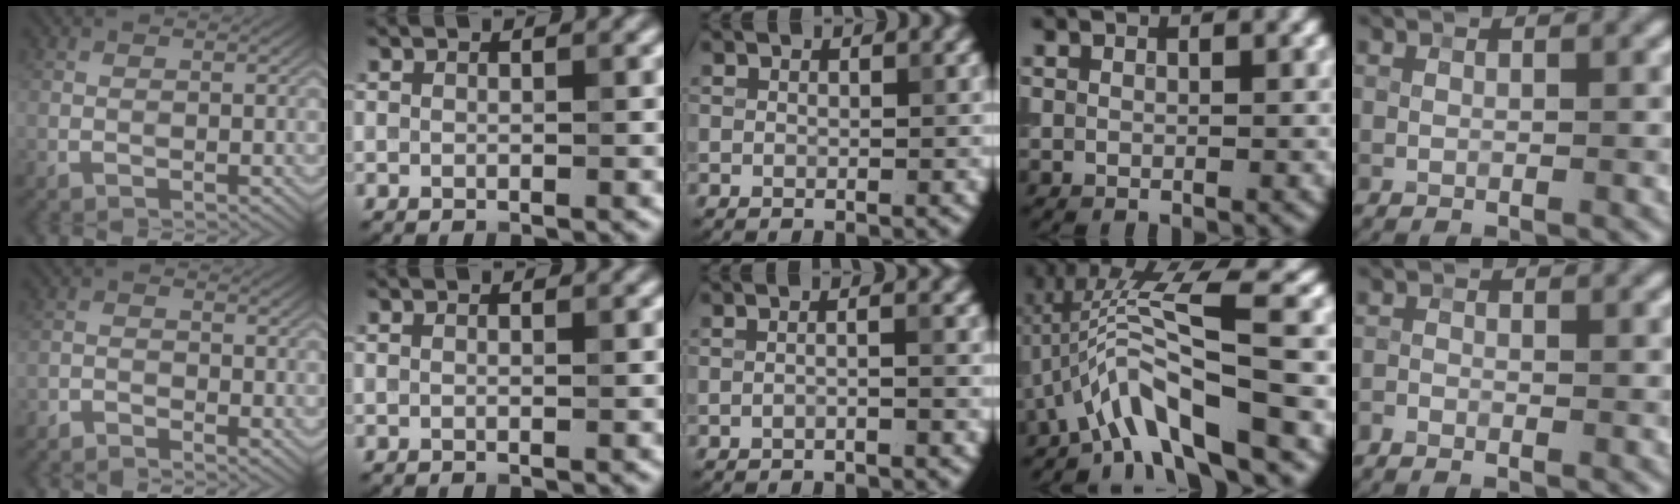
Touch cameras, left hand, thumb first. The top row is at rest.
{"thumb": {"total": 1.8, "force": [-1.7, 0.5, 0.6], "torque": [-0.013, -0.002, -0.037]}, "middle": {"total": 1.5, "force": [-0.4, 0.4, 1.4], "torque": [-0.017, -0.003, -0.023]}, "ring": {"total": 9.2, "force": [-2.1, 1.9, 8.7], "torque": [-0.151, 0.018, -0.044]}, "little": {"total": 0.9, "force": [-0.8, 0.2, 0.4], "torque": [-0.011, 0.002, -0.018]}}